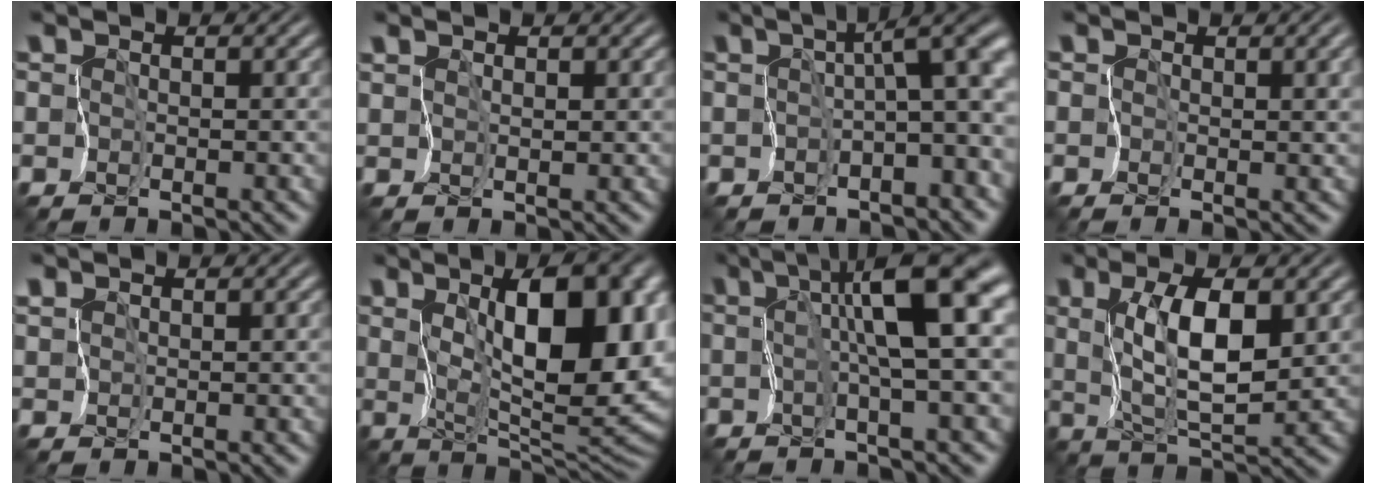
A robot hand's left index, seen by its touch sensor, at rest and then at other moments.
{"total": 0.7, "force": [0.7, 0.0, 0.2], "torque": [-0.001, -0.002, 0.021]}
{"total": 7.4, "force": [-1.2, 2.4, 6.8], "torque": [-0.096, 0.004, -0.023]}
{"total": 2.7, "force": [0.2, 1.4, 2.3], "torque": [-0.023, -0.009, 0.008]}
{"total": 0.6, "force": [0.6, 0.3, -0.1], "torque": [0.006, -0.003, 0.016]}
{"total": 12.4, "force": [3.5, 4.6, 10.9], "torque": [-0.147, 0.000, 0.066]}
{"total": 9.4, "force": [1.8, 1.4, 9.1], "torque": [-0.140, 0.028, 0.022]}
{"total": 5.4, "force": [2.1, 1.5, 4.8], "torque": [-0.095, 0.002, 0.050]}